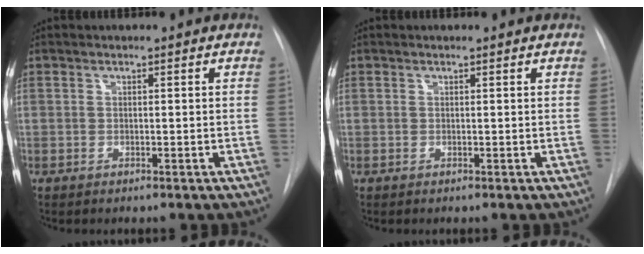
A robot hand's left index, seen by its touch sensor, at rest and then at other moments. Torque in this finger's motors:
{"motor_torque": [0.04, 0.16, -0.01, 0.00]}